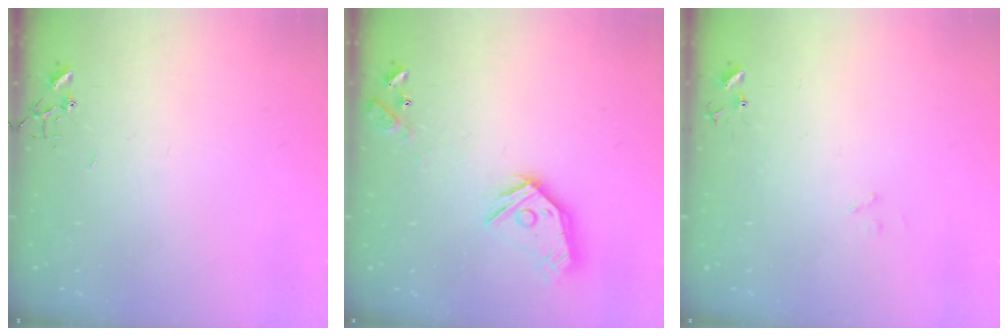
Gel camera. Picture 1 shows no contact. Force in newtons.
{"total": 14.1, "press": 14.1, "slide": 1.1}
{"total": 7.8, "press": 7.8, "slide": 0.7}